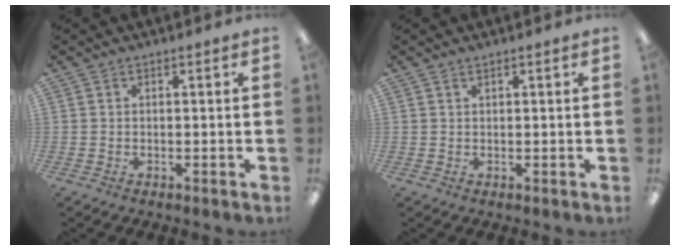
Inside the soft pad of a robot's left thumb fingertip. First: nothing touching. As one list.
[{"total": 0.7, "force": [0.5, 0.2, 0.3], "torque": [-0.008, 0.001, 0.010]}]